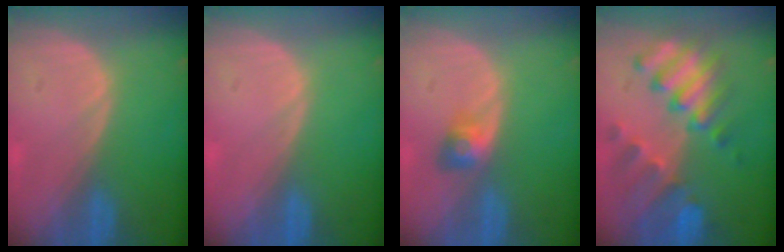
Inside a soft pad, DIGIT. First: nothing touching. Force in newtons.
{"total": 0.0}
{"total": 3.2, "press": 2.8, "slide": 1.4}
{"total": 10.3, "press": 9.0, "slide": 5.2}